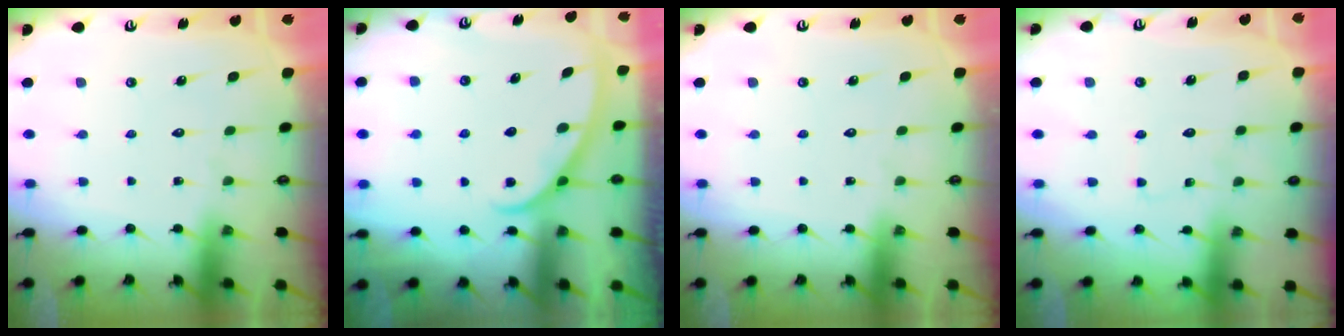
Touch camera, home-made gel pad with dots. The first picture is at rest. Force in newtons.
{"total": 2.4, "press": 2.4, "slide": 0.4}
{"total": 0.0}
{"total": 3.2, "press": 3.1, "slide": 0.3}